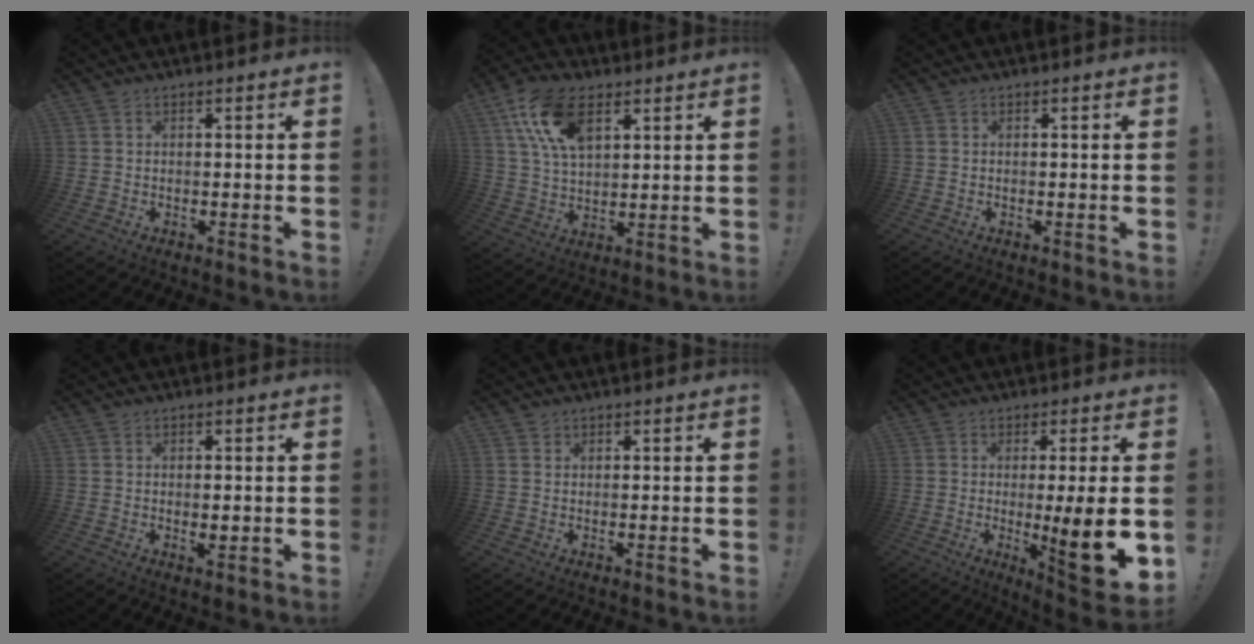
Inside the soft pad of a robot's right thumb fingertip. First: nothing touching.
{"total": 14.9, "force": [7.1, 8.3, 10.2], "torque": [-0.195, -0.016, 0.132]}
{"total": 0.0}
{"total": 1.8, "force": [0.0, 0.8, 1.6], "torque": [-0.011, -0.004, -0.003]}
{"total": 1.0, "force": [0.8, 0.6, 0.0], "torque": [0.009, -0.003, 0.014]}
{"total": 13.4, "force": [-1.9, 0.9, 13.2], "torque": [-0.184, -0.006, -0.022]}